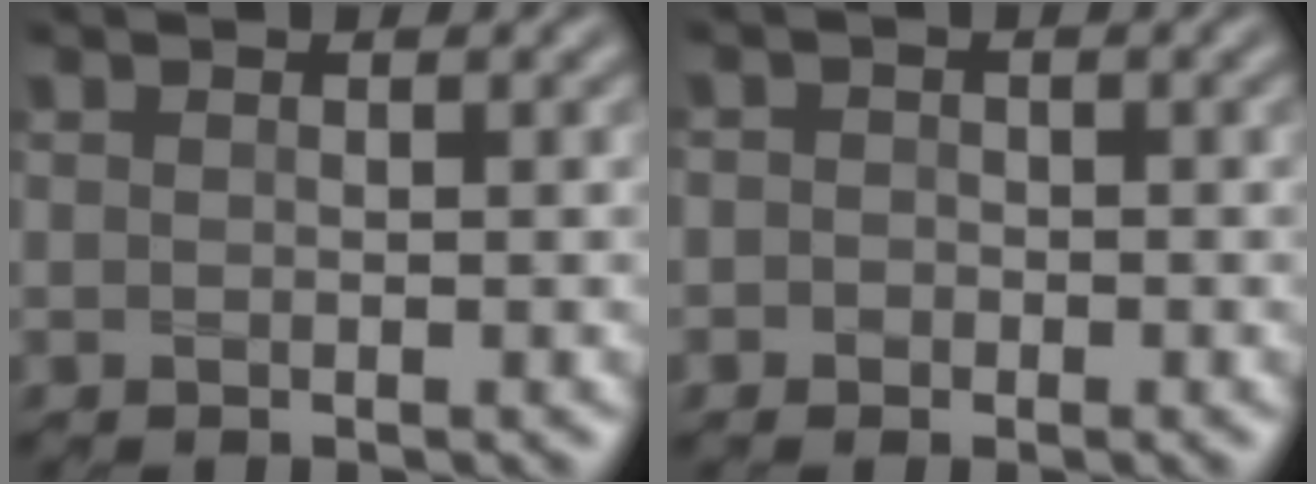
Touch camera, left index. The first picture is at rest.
{"total": 1.5, "force": [-0.2, 1.5, 0.4], "torque": [0.011, 0.003, -0.018]}